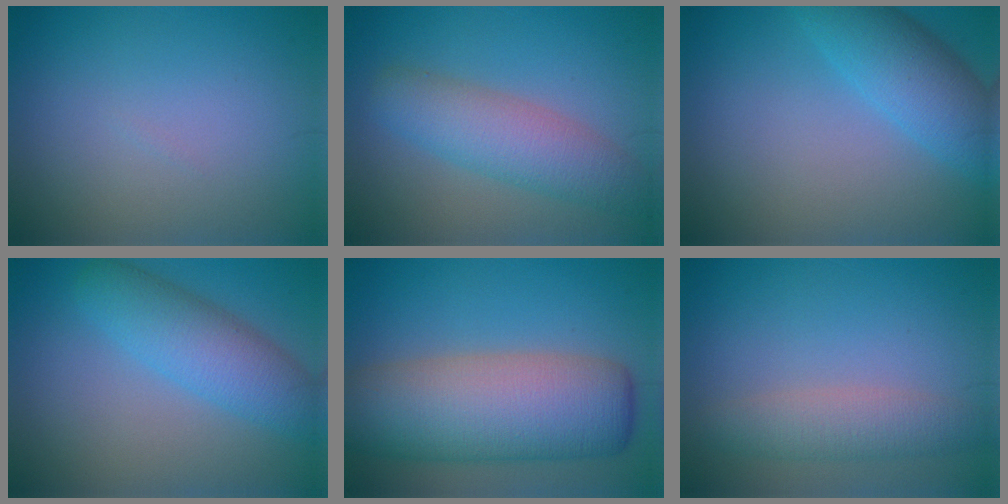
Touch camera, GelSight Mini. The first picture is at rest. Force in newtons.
{"total": 5.2, "press": 5.2, "slide": 0.2}
{"total": 5.1, "press": 5.1, "slide": 0.3}
{"total": 5.4, "press": 5.4, "slide": 0.2}
{"total": 11.7, "press": 11.7, "slide": 0.6}
{"total": 3.4, "press": 3.4, "slide": 0.2}